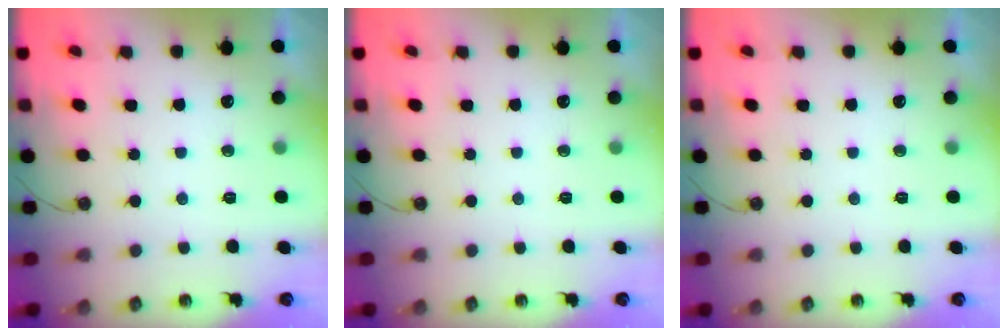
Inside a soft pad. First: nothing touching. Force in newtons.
{"total": 0.0}
{"total": 0.0}